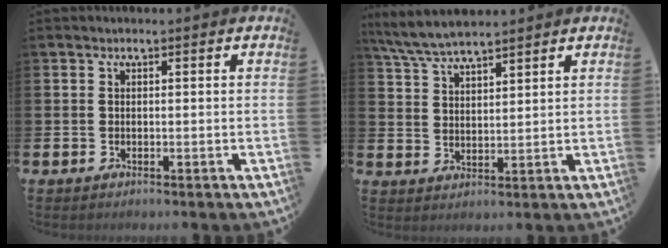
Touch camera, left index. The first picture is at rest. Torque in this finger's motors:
{"motor_torque": [0.18, -0.32, 0.73, 0.13]}